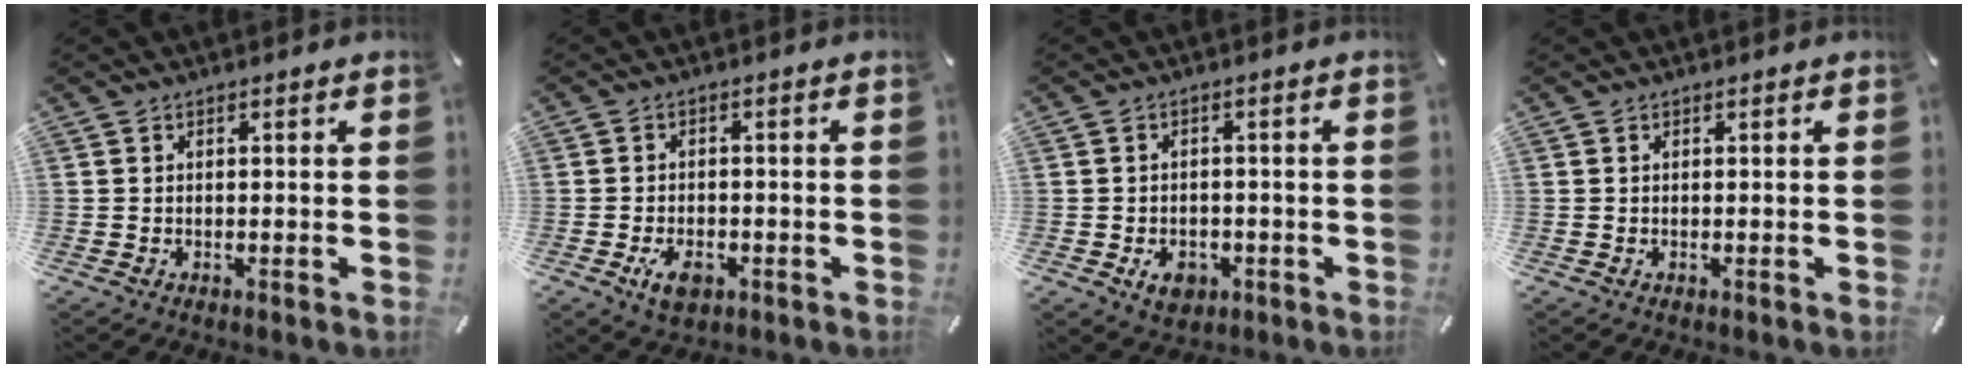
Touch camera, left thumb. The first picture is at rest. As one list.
[{"total": 5.0, "force": [-2.1, 3.2, 3.2], "torque": [-0.063, 0.001, -0.040]}, {"total": 5.1, "force": [-1.9, 3.9, 2.6], "torque": [-0.046, 0.002, -0.035]}, {"total": 0.0}]